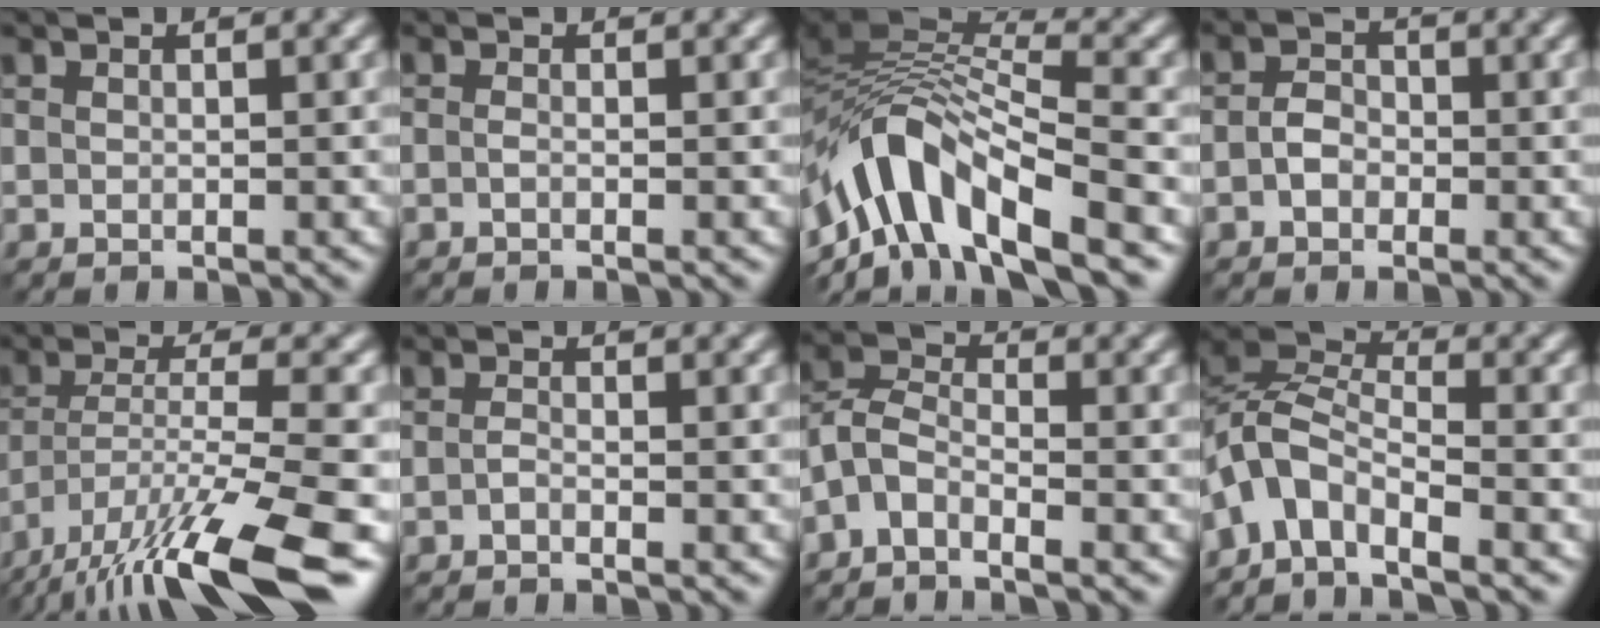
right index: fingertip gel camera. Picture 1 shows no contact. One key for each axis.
{"total": 0.6, "fx": -0.4, "fy": 0.1, "fz": 0.4, "tx": -0.013, "ty": -0.004, "tz": -0.010}
{"total": 10.6, "fx": -5.5, "fy": 4.4, "fz": 8.0, "tx": -0.132, "ty": 0.018, "tz": -0.111}
{"total": 2.1, "fx": -0.8, "fy": 1.5, "fz": 1.1, "tx": -0.022, "ty": -0.001, "tz": -0.022}
{"total": 12.9, "fx": -8.9, "fy": 2.7, "fz": 9.0, "tx": -0.172, "ty": -0.017, "tz": -0.157}
{"total": 0.9, "fx": -0.7, "fy": 0.2, "fz": 0.6, "tx": -0.015, "ty": -0.004, "tz": -0.016}
{"total": 3.3, "fx": -2.2, "fy": 1.4, "fz": 2.0, "tx": -0.045, "ty": 0.004, "tz": -0.061}
{"total": 4.7, "fx": -3.6, "fy": 2.0, "fz": 2.3, "tx": -0.043, "ty": 0.002, "tz": -0.083}